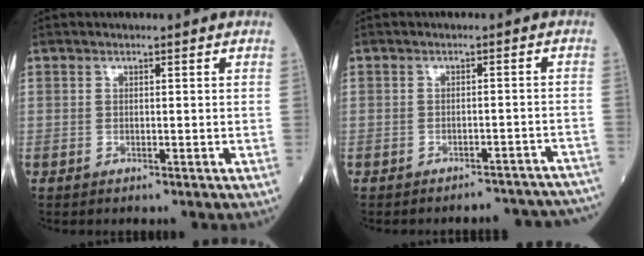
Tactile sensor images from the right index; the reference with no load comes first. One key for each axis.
{"total": 11.1, "fx": -10.6, "fy": 3.1, "fz": 0.8, "tx": 0.010, "ty": 0.030, "tz": -0.110}